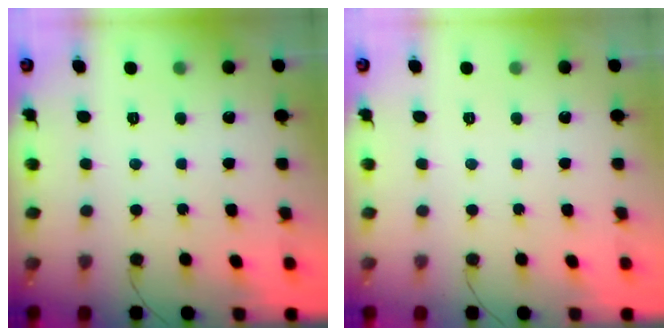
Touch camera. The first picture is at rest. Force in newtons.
{"total": 0.0}